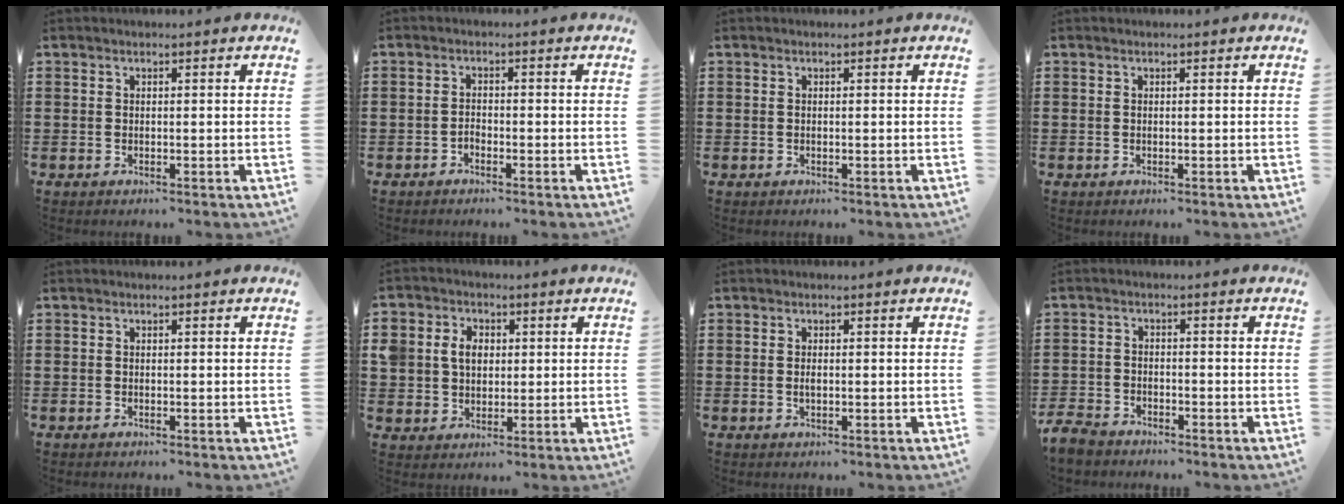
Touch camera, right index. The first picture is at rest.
{"total": 1.2, "force": [-0.9, 0.7, 0.4], "torque": [-0.011, -0.002, -0.017]}
{"total": 0.0}
{"total": 0.0}
{"total": 0.0}
{"total": 5.1, "force": [0.8, 4.4, 2.5], "torque": [-0.071, 0.013, 0.011]}
{"total": 1.0, "force": [-0.1, 0.5, 0.9], "torque": [-0.018, 0.003, -0.003]}
{"total": 3.5, "force": [-3.3, 1.0, 0.5], "torque": [-0.026, -0.002, -0.074]}